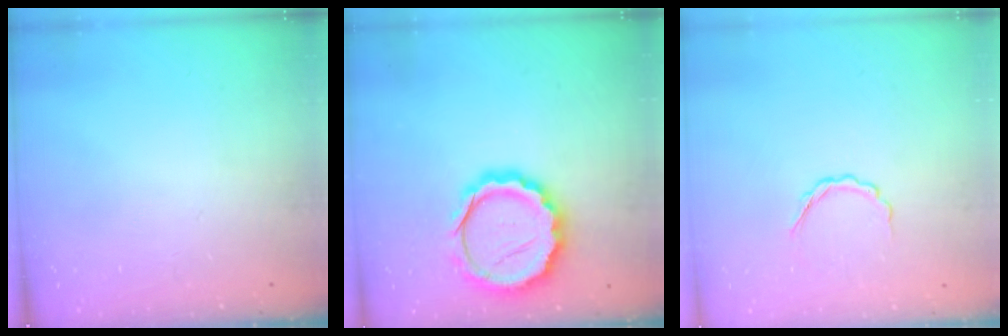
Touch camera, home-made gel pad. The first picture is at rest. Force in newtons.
{"total": 16.0, "press": 15.7, "slide": 3.1}
{"total": 3.6, "press": 3.5, "slide": 0.8}